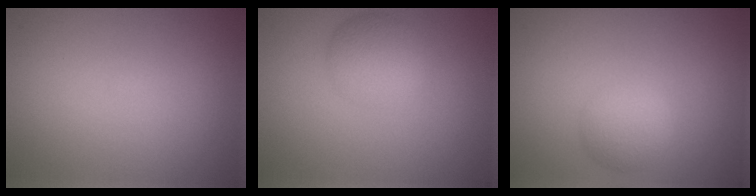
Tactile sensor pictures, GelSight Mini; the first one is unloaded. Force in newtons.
{"total": 2.6, "press": 2.6, "slide": 0.2}
{"total": 2.6, "press": 2.6, "slide": 0.1}